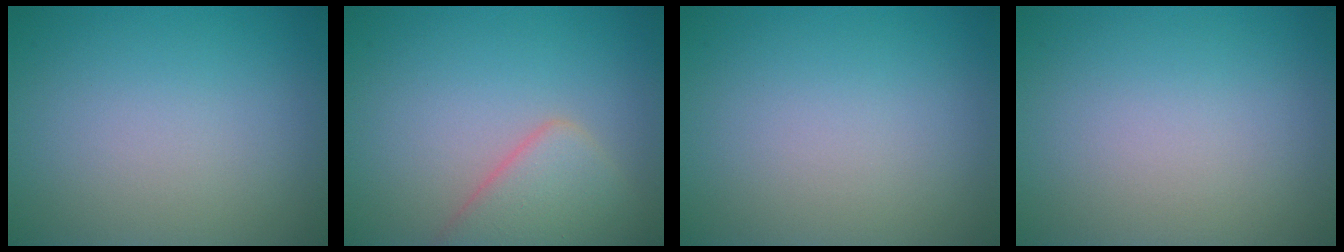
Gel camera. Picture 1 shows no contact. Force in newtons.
{"total": 3.9, "press": 3.9, "slide": 0.3}
{"total": 0.0}
{"total": 0.0}